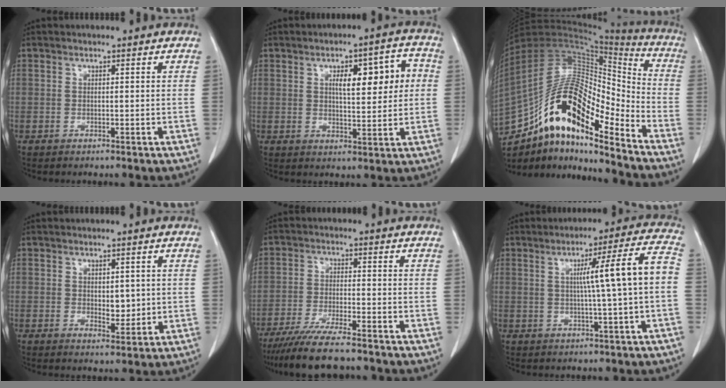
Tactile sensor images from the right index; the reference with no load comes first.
{"total": 9.2, "force": [1.9, 2.8, 8.5], "torque": [-0.120, 0.028, 0.031]}
{"total": 20.3, "force": [-12.8, 5.6, 14.7], "torque": [-0.283, 0.036, -0.218]}
{"total": 3.3, "force": [0.2, 1.8, 2.8], "torque": [-0.040, -0.005, 0.010]}
{"total": 11.6, "force": [-9.8, 1.0, 6.0], "torque": [-0.098, -0.029, -0.157]}
{"total": 10.1, "force": [0.1, -1.4, 10.0], "torque": [-0.147, 0.017, 0.004]}